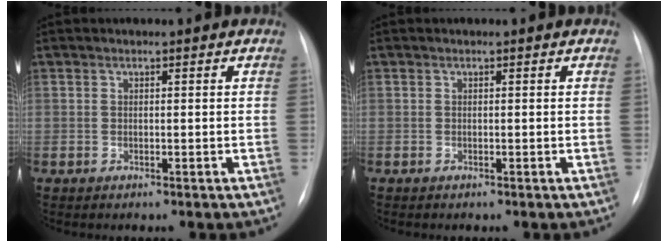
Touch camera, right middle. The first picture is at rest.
{"total": 0.0}